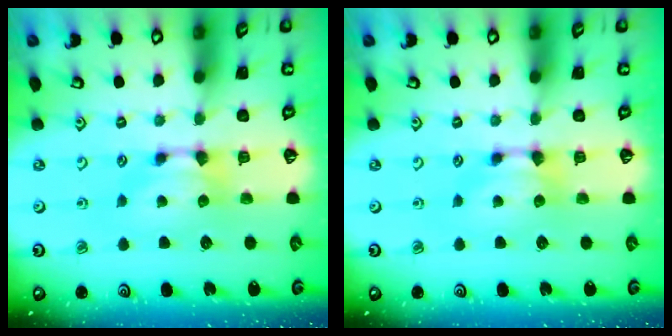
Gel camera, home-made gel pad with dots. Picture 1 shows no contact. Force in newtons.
{"total": 0.0}